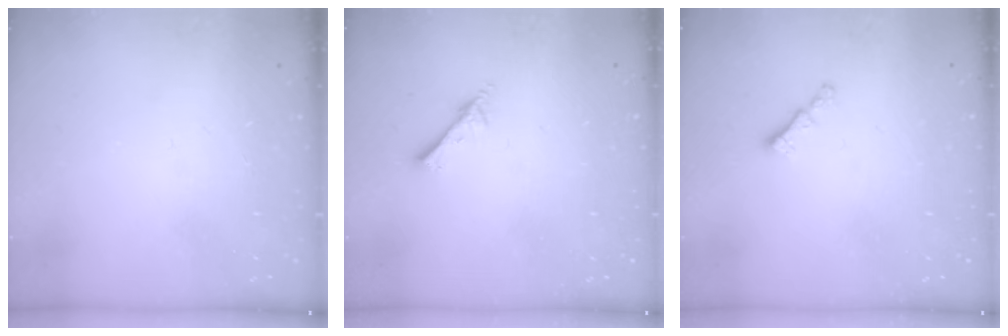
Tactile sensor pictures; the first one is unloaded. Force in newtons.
{"total": 2.2, "press": 2.2, "slide": 0.3}
{"total": 0.7, "press": 0.6, "slide": 0.4}